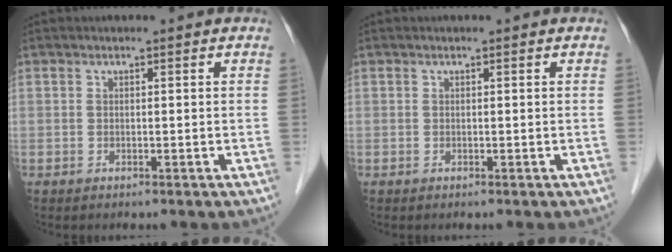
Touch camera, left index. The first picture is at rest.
{"total": 0.0}